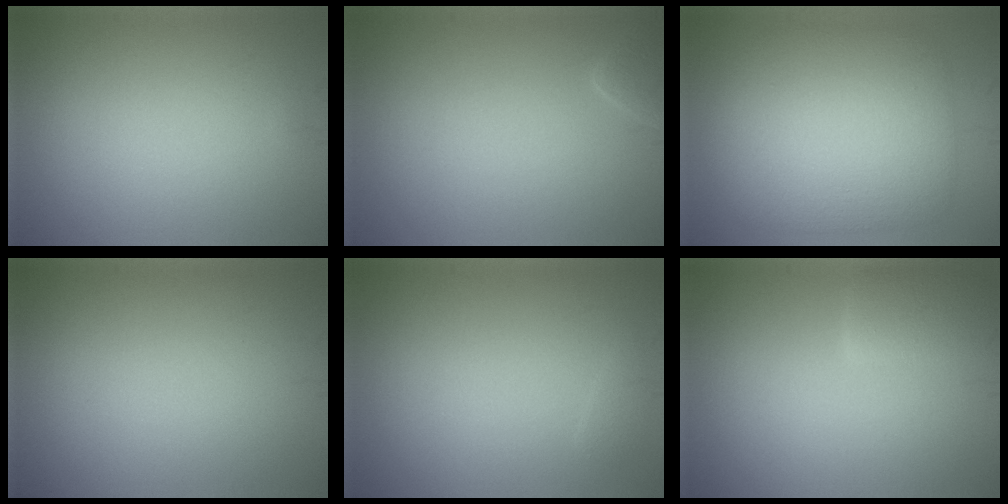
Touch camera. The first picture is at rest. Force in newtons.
{"total": 1.3, "press": 1.3, "slide": 0.1}
{"total": 9.2, "press": 9.1, "slide": 0.4}
{"total": 0.0}
{"total": 0.6, "press": 0.6, "slide": 0.1}
{"total": 2.6, "press": 2.5, "slide": 0.2}